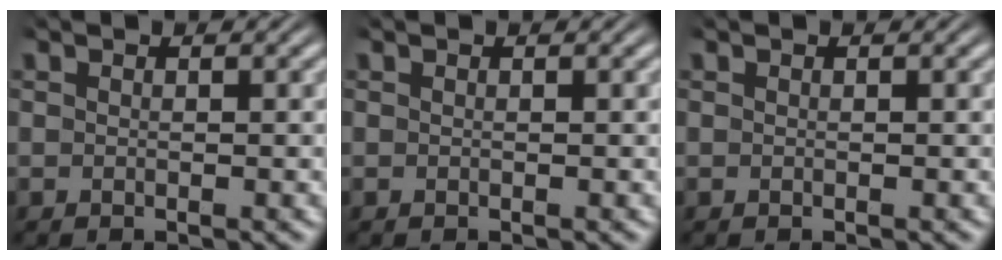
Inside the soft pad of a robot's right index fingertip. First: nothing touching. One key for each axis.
{"total": 0.0}
{"total": 0.0}